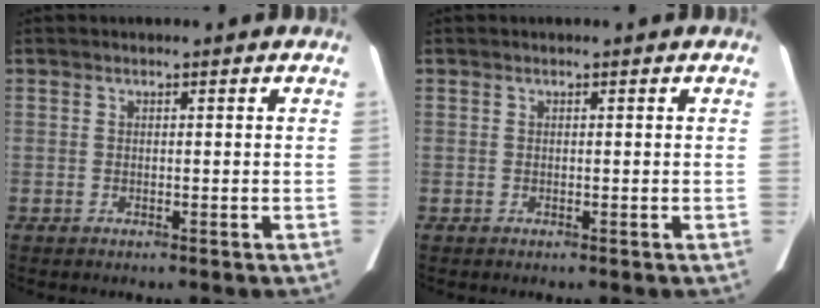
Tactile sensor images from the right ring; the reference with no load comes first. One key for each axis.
{"total": 0.0}